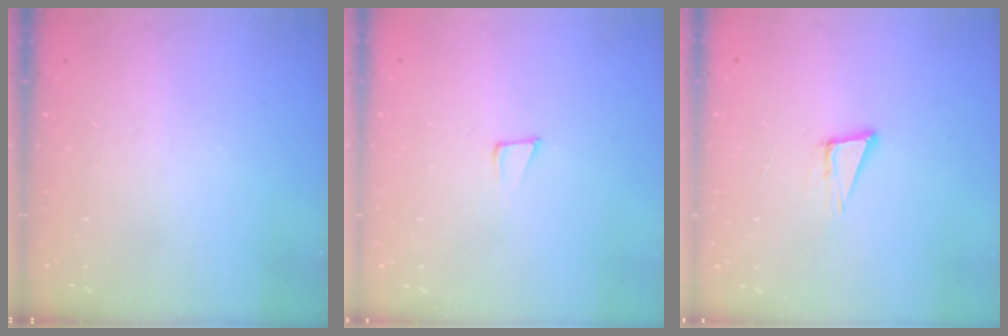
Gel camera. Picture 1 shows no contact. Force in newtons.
{"total": 7.0, "press": 6.8, "slide": 1.4}
{"total": 4.9, "press": 3.8, "slide": 3.0}